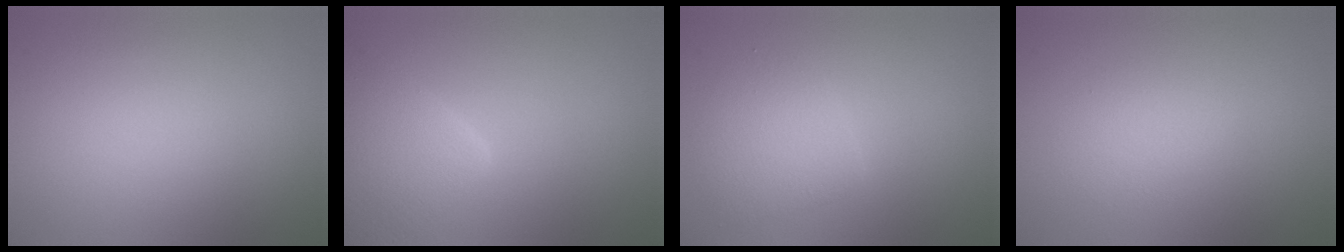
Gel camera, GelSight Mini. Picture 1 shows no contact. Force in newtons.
{"total": 4.9, "press": 4.9, "slide": 0.3}
{"total": 2.7, "press": 2.7, "slide": 0.1}
{"total": 1.6, "press": 1.6, "slide": 0.1}